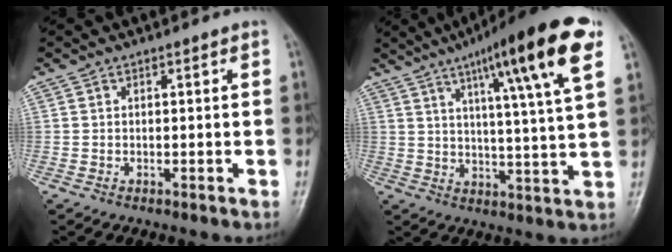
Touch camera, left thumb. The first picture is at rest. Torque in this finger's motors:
{"motor_torque": [0.71, 0.64, 1.68, -1.07, 0.28]}